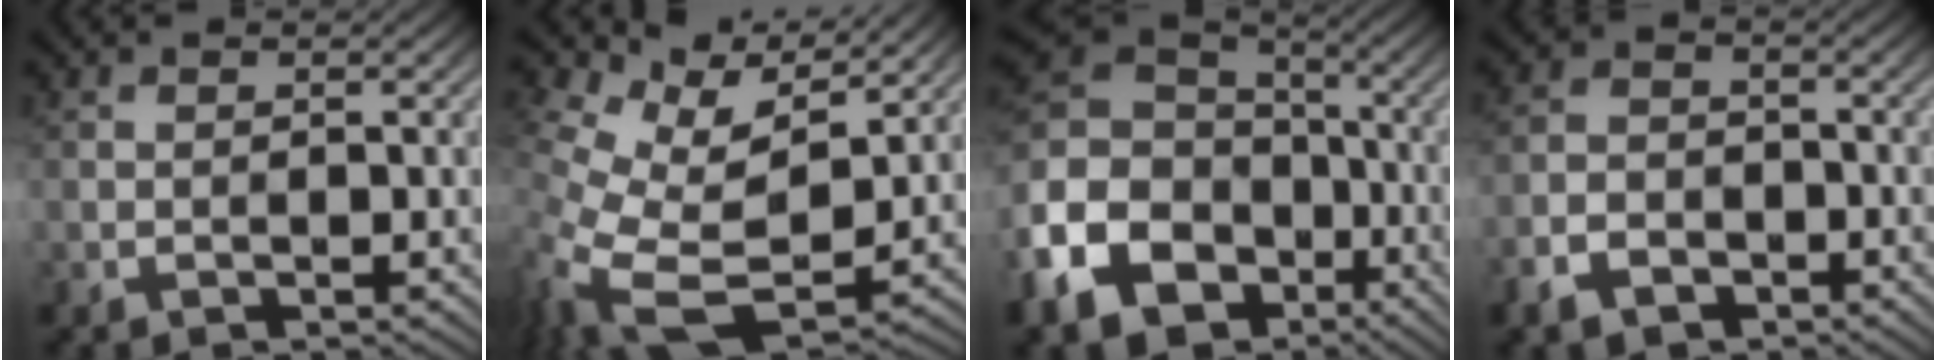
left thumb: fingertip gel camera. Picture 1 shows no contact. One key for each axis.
{"total": 14.2, "fx": 3.0, "fy": 9.1, "fz": 10.4, "tx": -0.259, "ty": -0.017, "tz": 0.075}
{"total": 18.0, "fx": -7.9, "fy": 13.2, "fz": 9.2, "tx": -0.280, "ty": -0.045, "tz": -0.139}
{"total": 4.6, "fx": -3.0, "fy": 2.8, "fz": 2.0, "tx": -0.045, "ty": -0.003, "tz": -0.066}